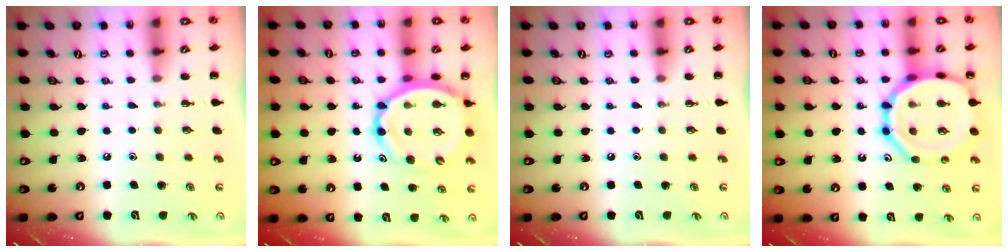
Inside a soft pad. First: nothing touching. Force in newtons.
{"total": 14.7, "press": 14.1, "slide": 4.2}
{"total": 0.0}
{"total": 18.9, "press": 18.8, "slide": 2.1}